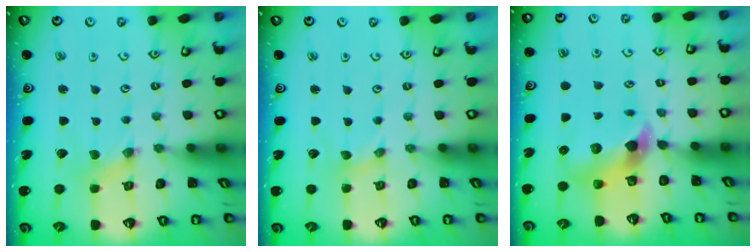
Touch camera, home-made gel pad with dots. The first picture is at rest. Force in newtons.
{"total": 0.0}
{"total": 7.5, "press": 7.5, "slide": 0.7}